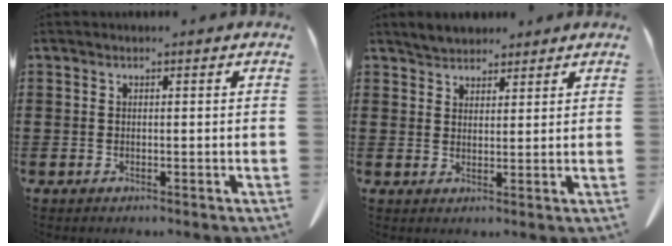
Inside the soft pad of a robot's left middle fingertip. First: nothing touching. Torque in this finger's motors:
{"motor_torque": [0.11, 0.09, 0.03, 0.04]}